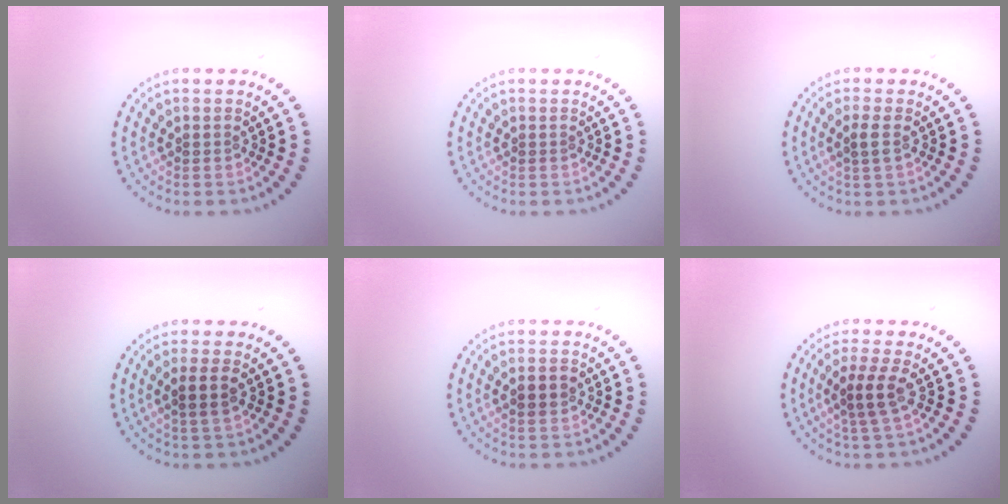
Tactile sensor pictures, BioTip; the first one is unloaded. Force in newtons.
{"total": 0.0}
{"total": 1.0, "press": 0.9, "slide": 0.4}
{"total": 2.1, "press": 1.9, "slide": 1.1}
{"total": 2.1, "press": 2.1, "slide": 0.5}
{"total": 2.5, "press": 2.0, "slide": 1.5}